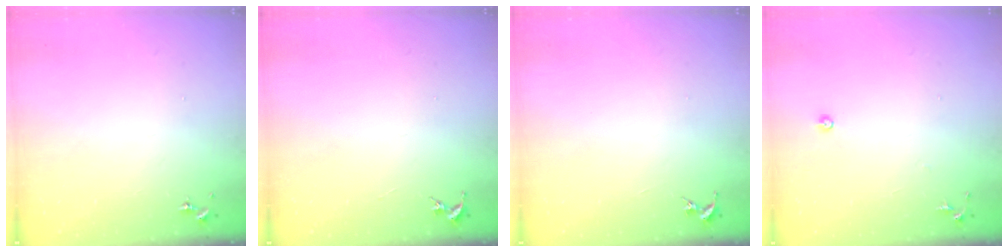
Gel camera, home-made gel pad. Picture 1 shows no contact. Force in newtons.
{"total": 0.0}
{"total": 0.0}
{"total": 5.5, "press": 5.5, "slide": 0.5}